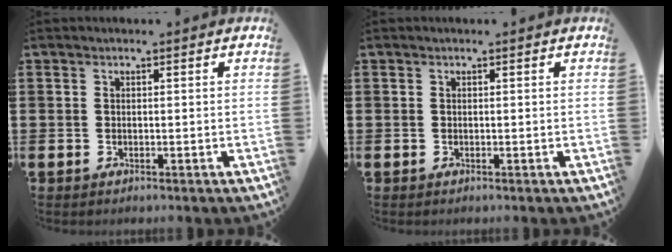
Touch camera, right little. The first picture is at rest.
{"total": 0.0}